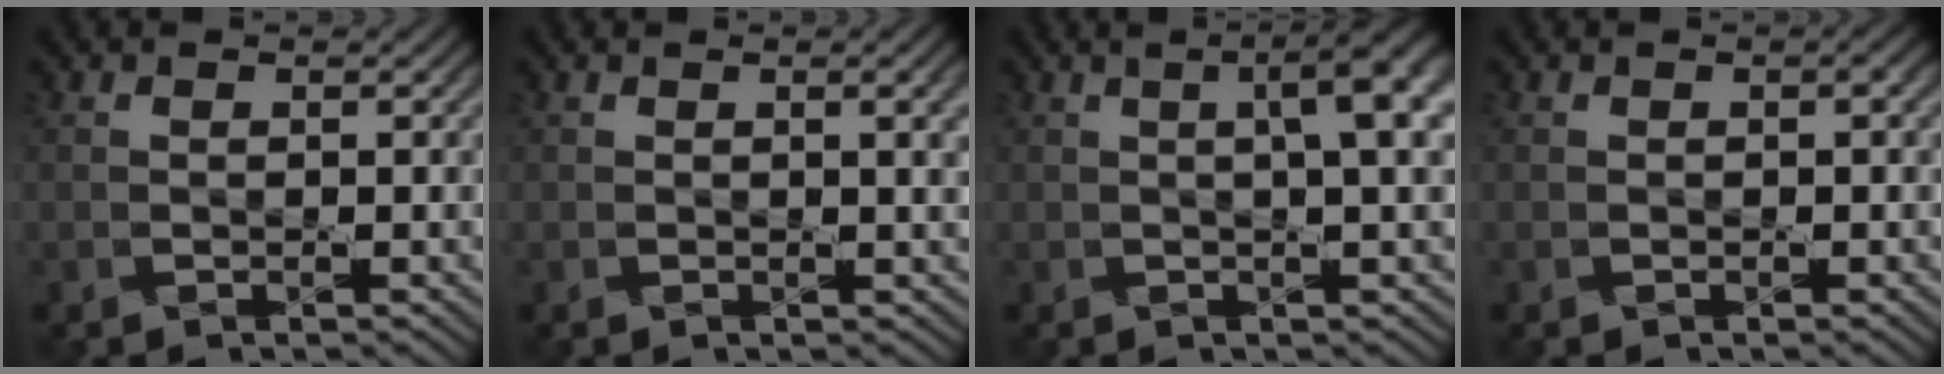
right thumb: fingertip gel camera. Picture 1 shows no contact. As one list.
[{"total": 1.7, "force": [0.6, 0.0, 1.6], "torque": [-0.026, 0.003, 0.009]}, {"total": 4.3, "force": [1.2, 0.6, 4.1], "torque": [-0.054, 0.016, 0.020]}, {"total": 0.9, "force": [0.0, 0.4, 0.7], "torque": [-0.014, -0.003, 0.005]}]